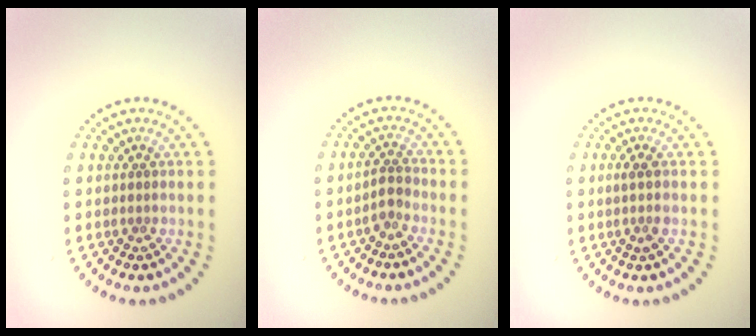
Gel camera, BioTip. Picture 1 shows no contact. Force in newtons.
{"total": 1.6, "press": 1.3, "slide": 1.0}
{"total": 1.2, "press": 1.0, "slide": 0.6}